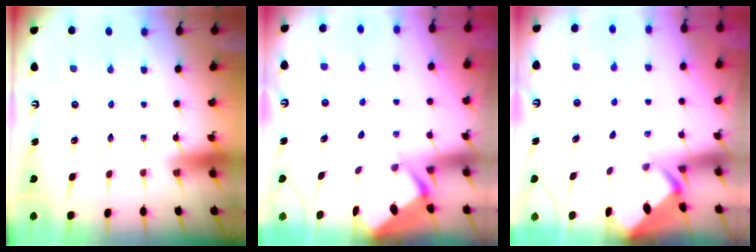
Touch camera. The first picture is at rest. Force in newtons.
{"total": 2.8, "press": 2.8, "slide": 0.3}
{"total": 2.2, "press": 2.2, "slide": 0.2}